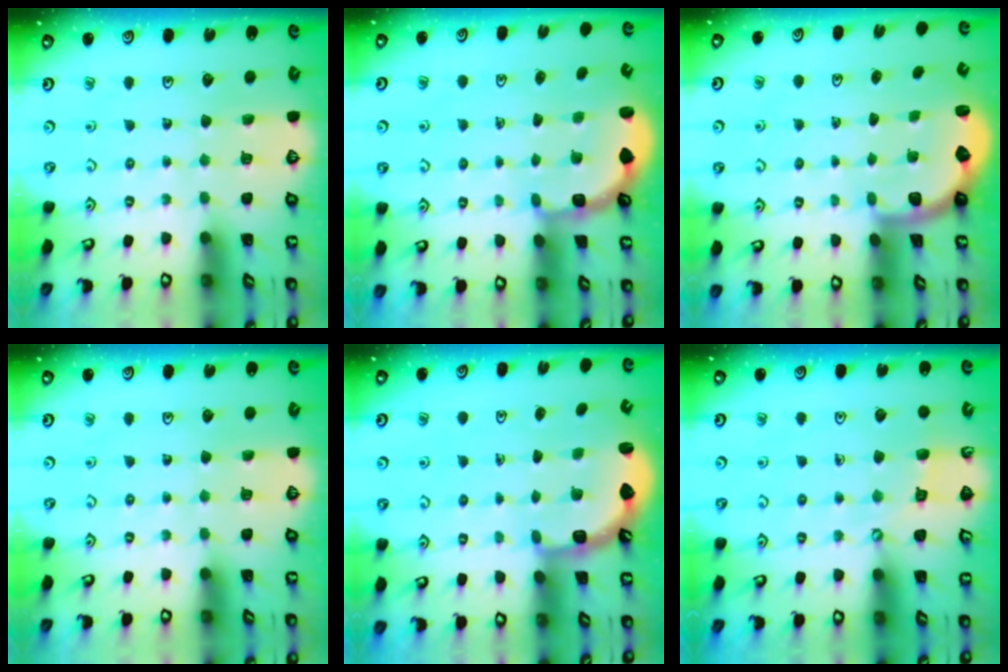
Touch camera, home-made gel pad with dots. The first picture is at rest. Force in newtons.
{"total": 2.7, "press": 2.3, "slide": 1.4}
{"total": 2.2, "press": 2.1, "slide": 0.8}
{"total": 0.0}
{"total": 3.3, "press": 2.3, "slide": 2.4}
{"total": 3.8, "press": 3.8, "slide": 0.4}